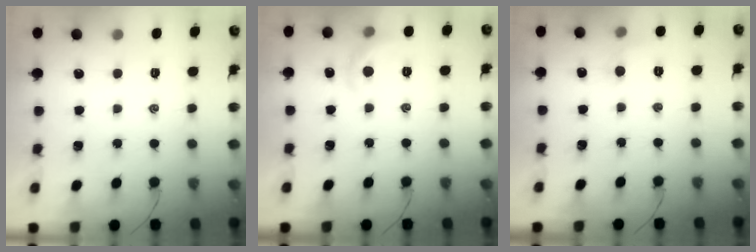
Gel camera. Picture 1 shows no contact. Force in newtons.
{"total": 7.0, "press": 6.9, "slide": 0.7}
{"total": 5.0, "press": 4.8, "slide": 1.6}